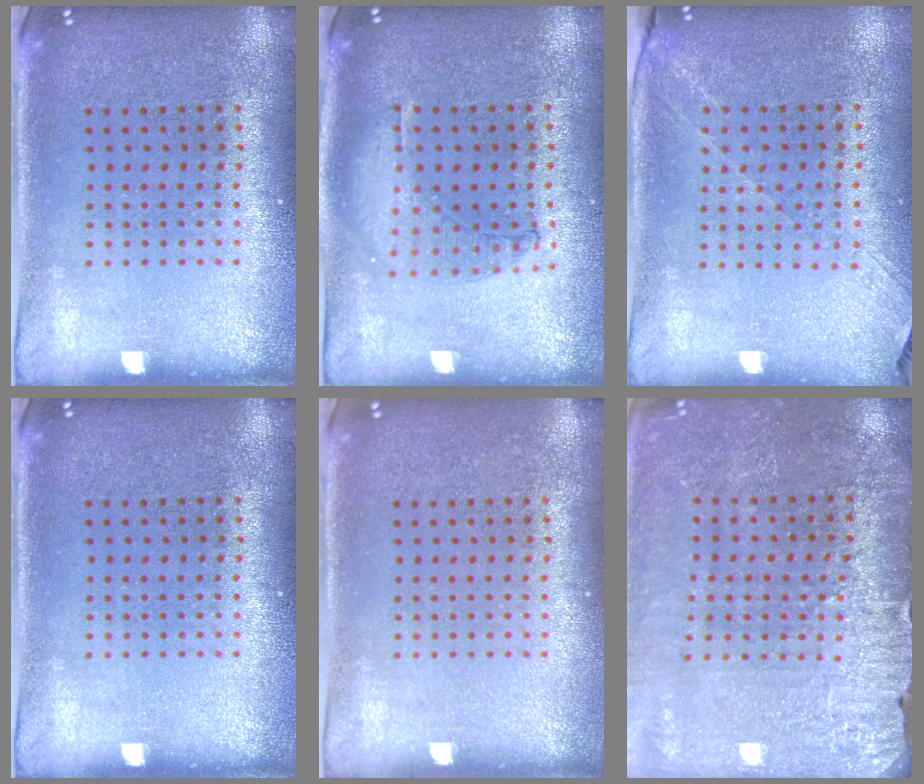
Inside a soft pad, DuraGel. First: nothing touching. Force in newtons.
{"total": 0.7, "press": 0.7, "slide": 0.2}
{"total": 1.3, "press": 1.2, "slide": 0.5}
{"total": 0.0}
{"total": 0.0}
{"total": 3.0, "press": 3.0, "slide": 0.1}